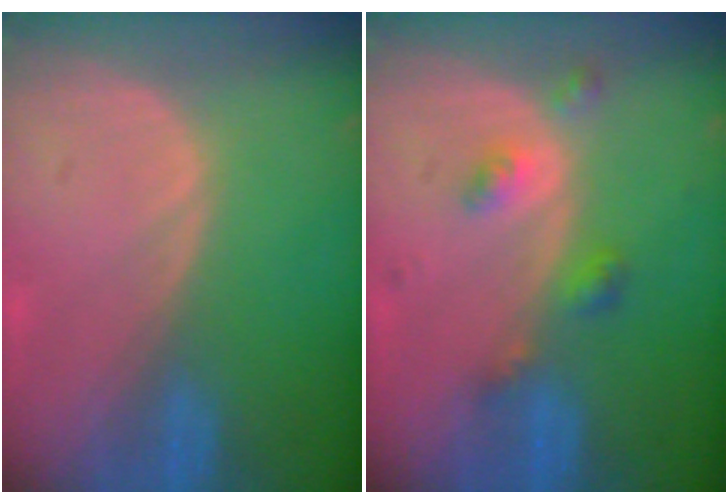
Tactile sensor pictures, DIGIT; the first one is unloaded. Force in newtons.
{"total": 4.4, "press": 3.9, "slide": 1.9}